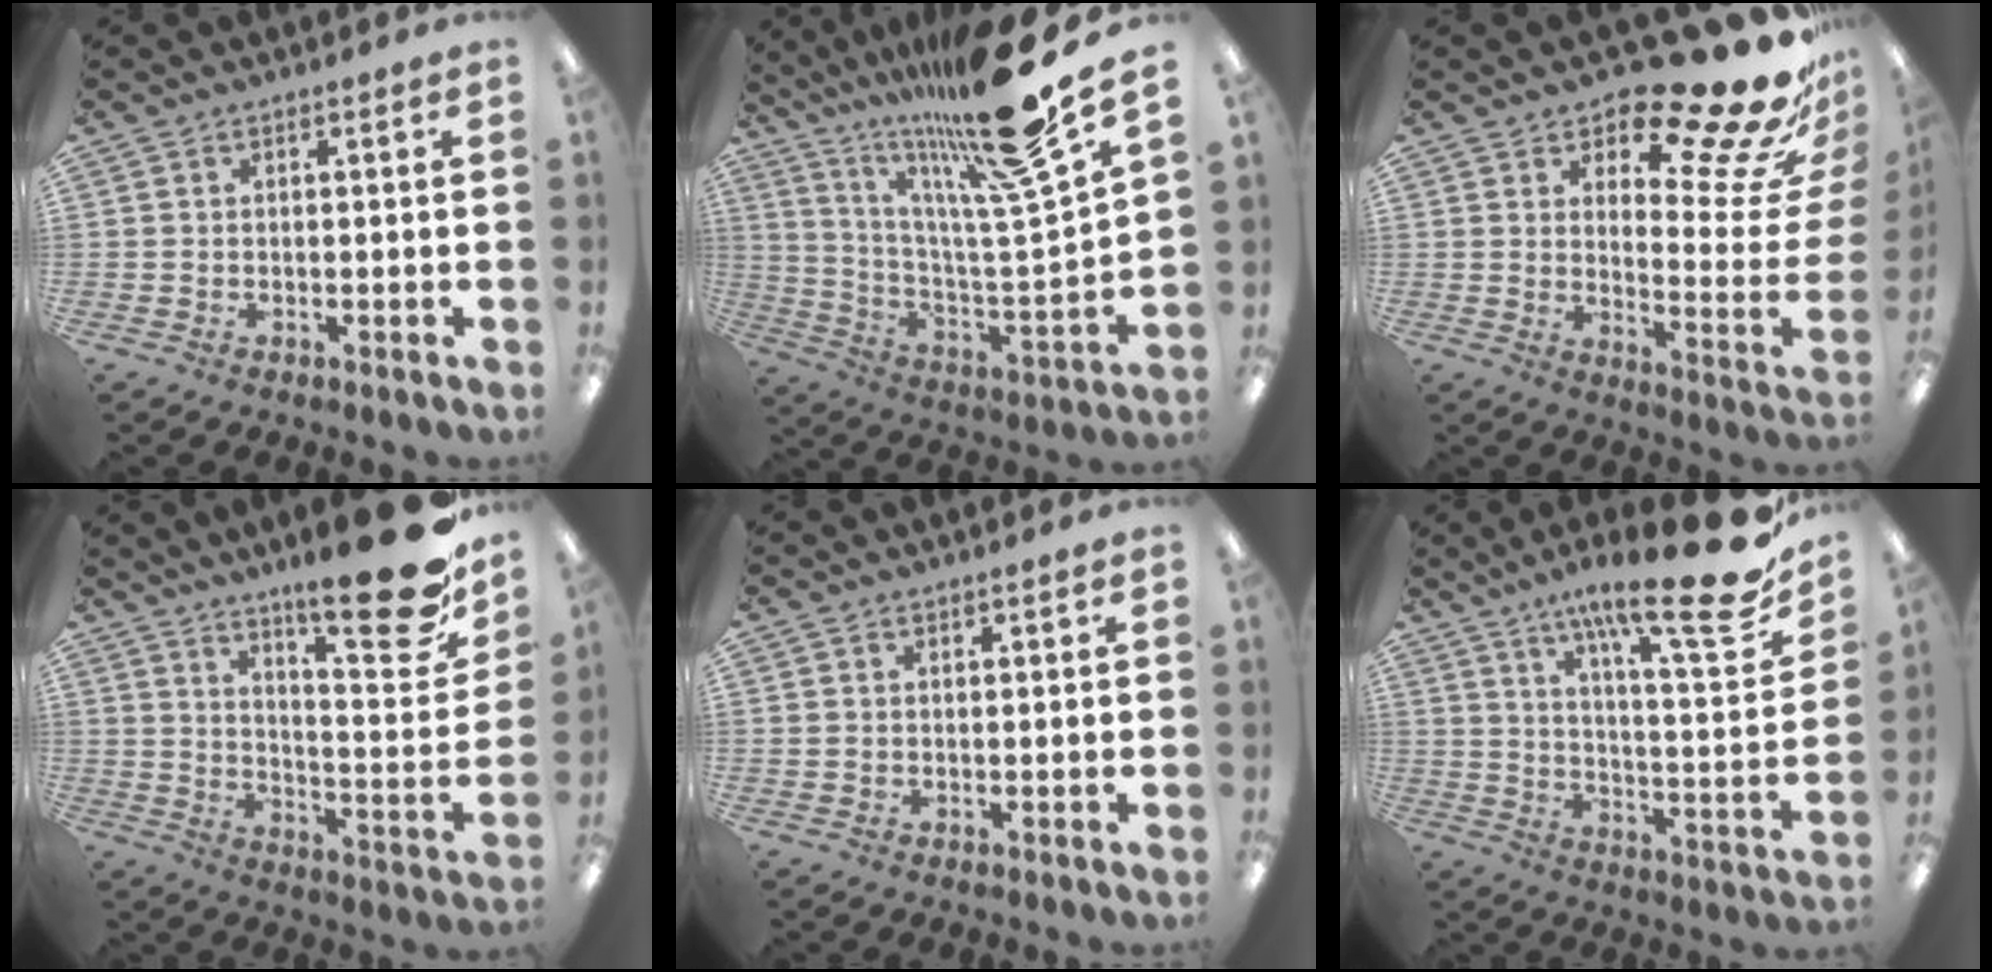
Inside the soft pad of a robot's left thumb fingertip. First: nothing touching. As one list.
[{"total": 24.6, "force": [19.2, 1.8, 15.3], "torque": [-0.251, -0.121, 0.295]}, {"total": 20.8, "force": [16.3, 5.8, 11.6], "torque": [-0.142, -0.125, 0.258]}, {"total": 20.8, "force": [14.8, 4.7, 13.9], "torque": [-0.183, -0.119, 0.233]}, {"total": 0.8, "force": [0.8, 0.2, 0.2], "torque": [-0.005, 0.001, 0.014]}, {"total": 21.6, "force": [15.0, 4.2, 15.0], "torque": [-0.227, -0.103, 0.234]}]